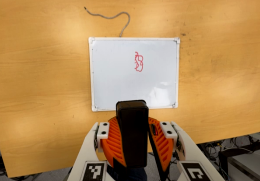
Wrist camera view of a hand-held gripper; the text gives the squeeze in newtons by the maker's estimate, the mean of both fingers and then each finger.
{"total": 10.5, "left": 10.7, "right": 10.4}